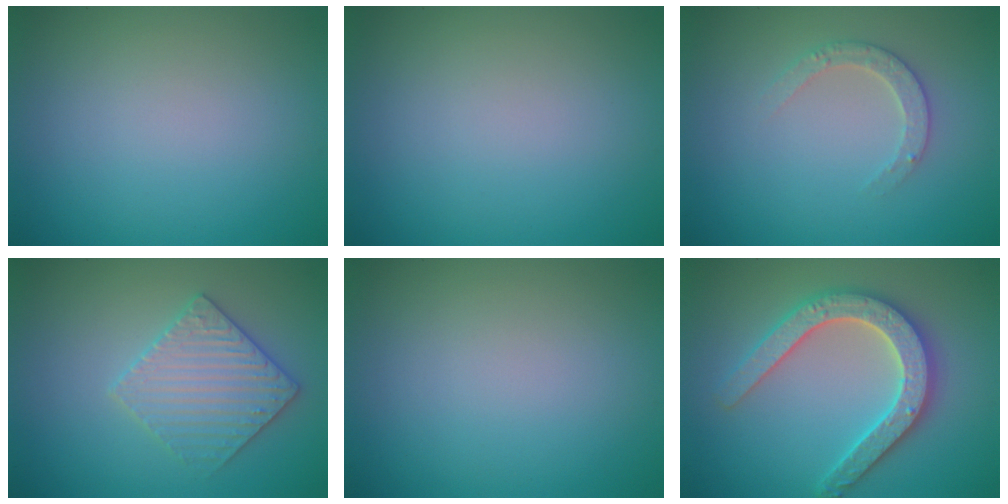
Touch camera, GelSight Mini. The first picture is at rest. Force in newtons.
{"total": 0.0}
{"total": 2.1, "press": 2.1, "slide": 0.3}
{"total": 3.5, "press": 3.5, "slide": 0.5}
{"total": 0.0}
{"total": 5.3, "press": 5.2, "slide": 0.9}